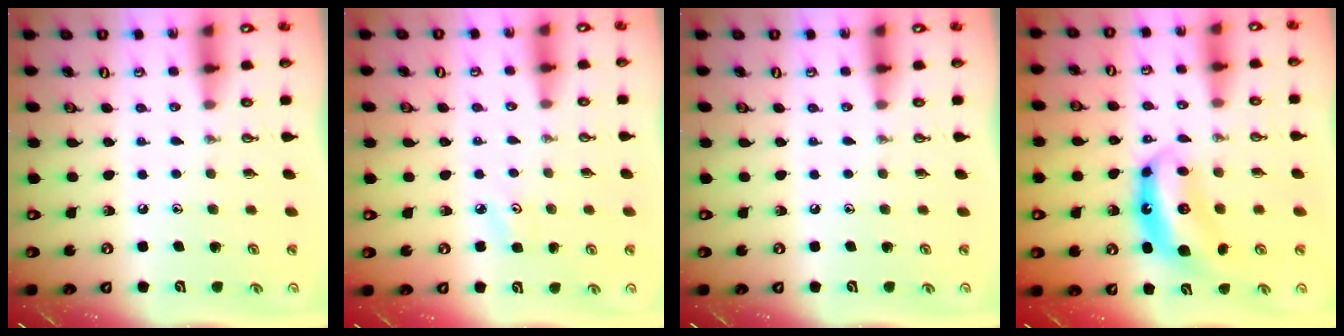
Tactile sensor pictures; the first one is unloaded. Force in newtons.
{"total": 3.6, "press": 3.6, "slide": 0.4}
{"total": 0.0}
{"total": 7.5, "press": 7.5, "slide": 0.7}